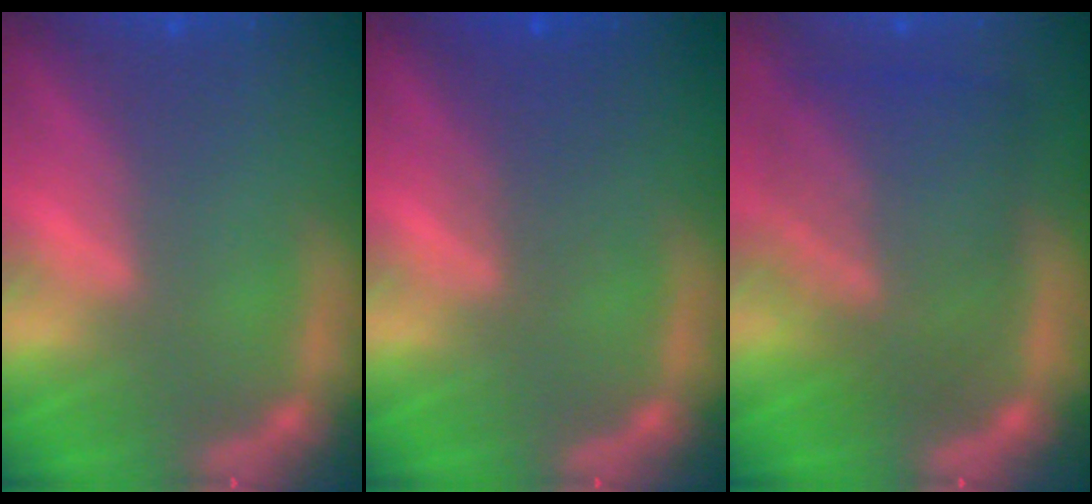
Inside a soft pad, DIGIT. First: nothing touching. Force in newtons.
{"total": 2.5}
{"total": 8.1}